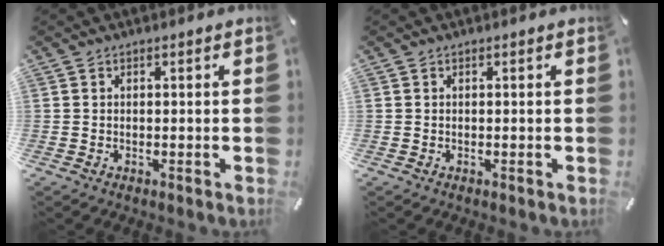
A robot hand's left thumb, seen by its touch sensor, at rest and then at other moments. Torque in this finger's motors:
{"motor_torque": [0.00, 0.00, -0.05, 0.05, 0.00]}